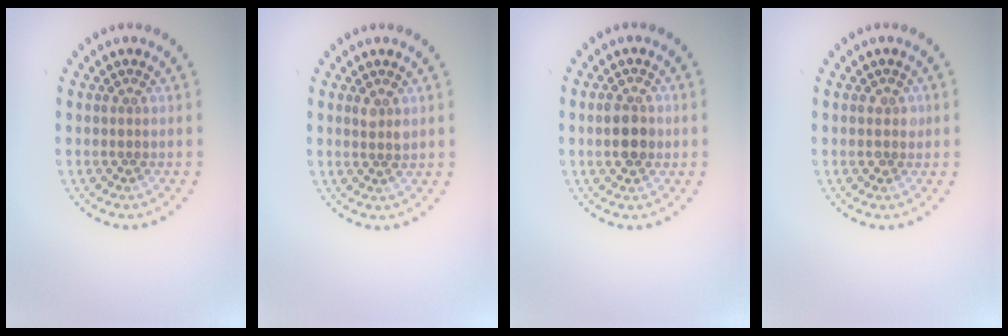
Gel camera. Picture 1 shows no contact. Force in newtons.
{"total": 1.2, "press": 1.1, "slide": 0.4}
{"total": 2.8, "press": 2.8, "slide": 0.0}
{"total": 1.1, "press": 1.0, "slide": 0.3}